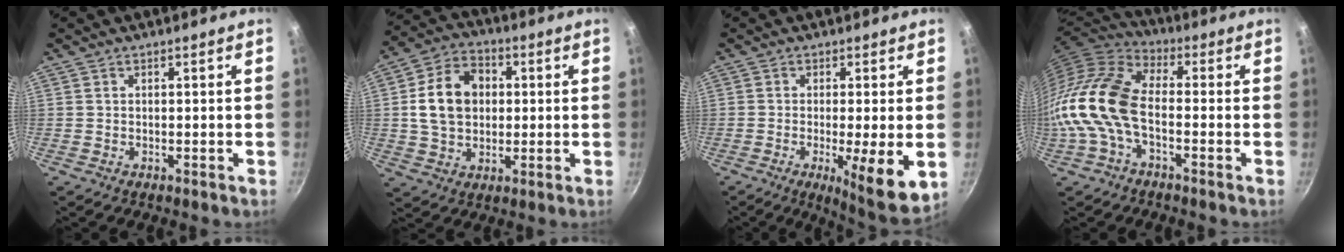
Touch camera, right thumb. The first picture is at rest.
{"total": 12.8, "force": [1.5, 9.8, 8.2], "torque": [-0.122, 0.017, 0.017]}
{"total": 10.1, "force": [-1.9, 1.4, 9.8], "torque": [-0.146, -0.013, -0.023]}
{"total": 14.1, "force": [-3.1, 7.7, 11.4], "torque": [-0.220, 0.032, -0.077]}